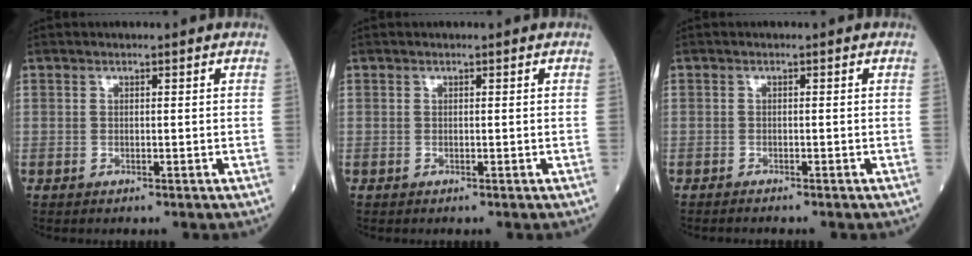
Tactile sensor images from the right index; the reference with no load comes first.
{"total": 0.0}
{"total": 0.7, "force": [-0.7, -0.1, 0.1], "torque": [-0.008, -0.002, -0.014]}